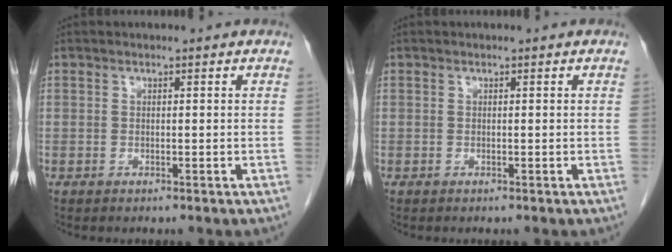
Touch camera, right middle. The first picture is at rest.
{"total": 0.0}